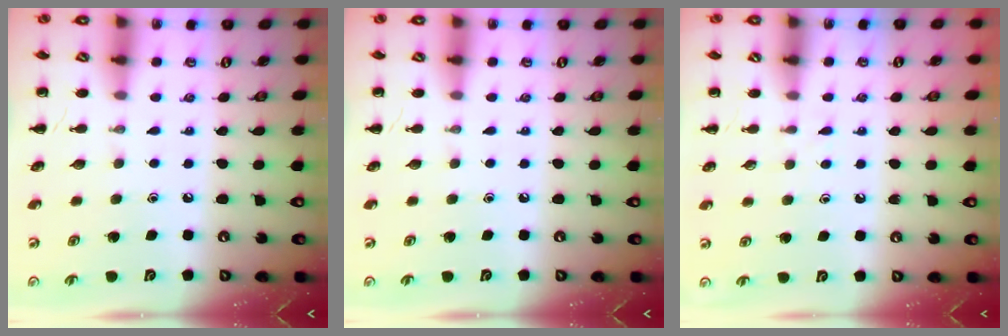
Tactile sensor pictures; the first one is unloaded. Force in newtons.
{"total": 0.0}
{"total": 2.4, "press": 2.3, "slide": 1.0}